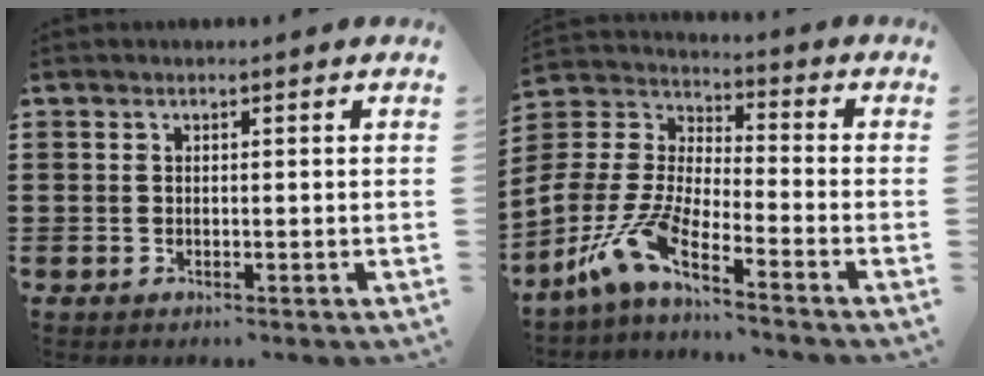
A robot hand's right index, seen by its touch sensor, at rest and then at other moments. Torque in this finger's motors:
{"motor_torque": [2.12, 0.02, 0.70, 0.14]}